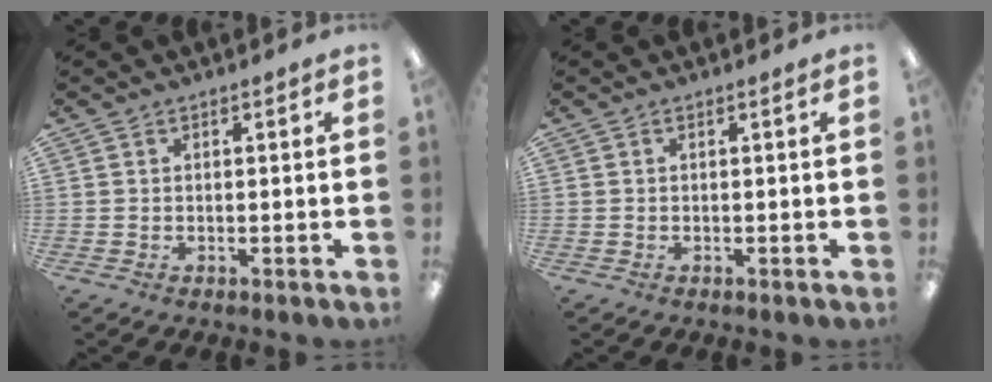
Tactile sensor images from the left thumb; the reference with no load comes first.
{"total": 0.0}